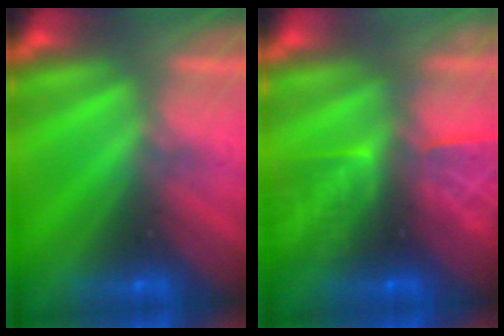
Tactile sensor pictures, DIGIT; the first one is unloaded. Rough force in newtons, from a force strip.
{"total": 8.5}